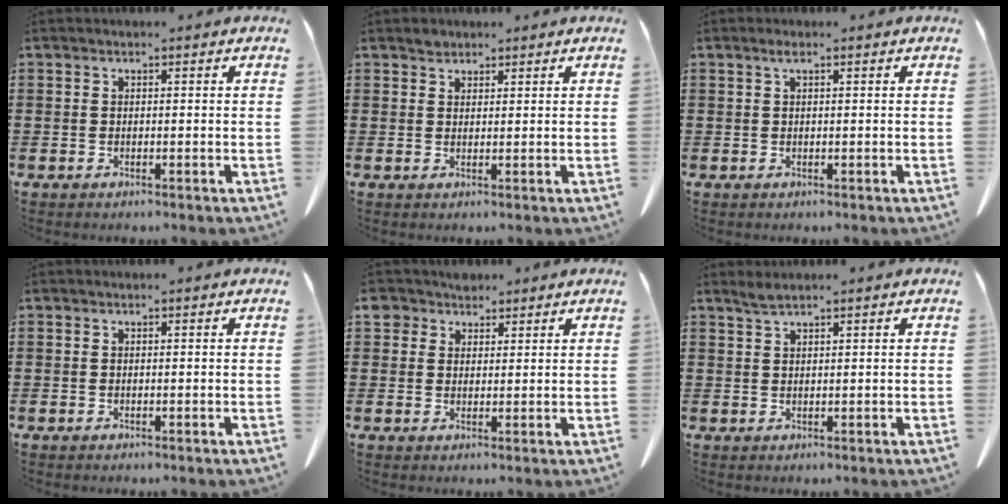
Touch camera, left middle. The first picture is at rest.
{"total": 1.3, "force": [1.1, 0.6, 0.0], "torque": [-0.003, 0.002, 0.022]}
{"total": 0.9, "force": [0.4, 0.1, 0.8], "torque": [-0.018, 0.002, 0.007]}
{"total": 0.0}
{"total": 3.5, "force": [2.5, 2.4, 0.6], "torque": [-0.017, 0.009, 0.045]}
{"total": 1.6, "force": [1.3, 0.1, 0.9], "torque": [-0.020, -0.001, 0.024]}